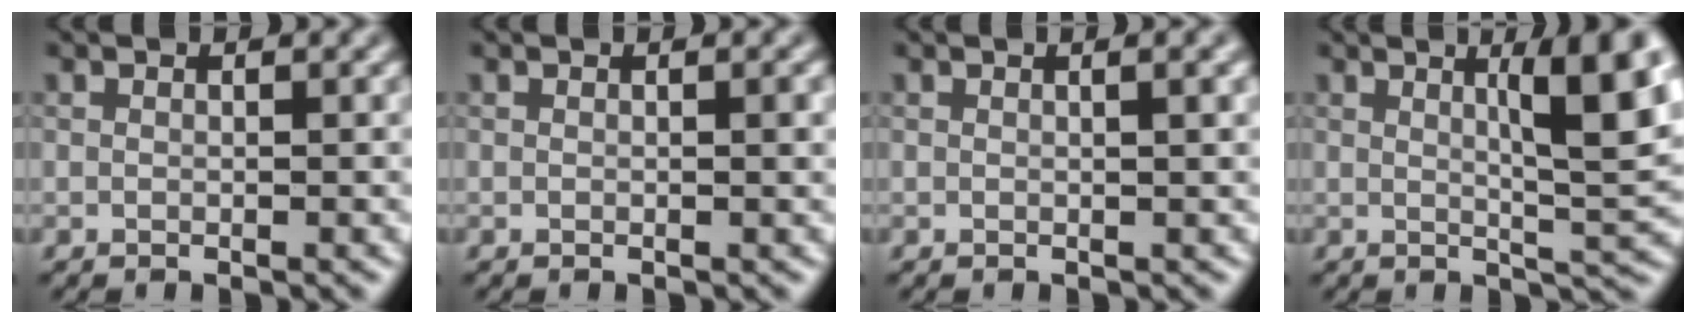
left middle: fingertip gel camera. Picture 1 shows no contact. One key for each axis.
{"total": 0.6, "fx": 0.1, "fy": 0.1, "fz": 0.6, "tx": -0.008, "ty": 0.000, "tz": 0.001}
{"total": 1.8, "fx": 0.5, "fy": 0.6, "fz": 1.6, "tx": -0.017, "ty": 0.005, "tz": 0.003}
{"total": 7.4, "fx": 2.2, "fy": 1.3, "fz": 6.9, "tx": -0.086, "ty": 0.001, "tz": 0.036}